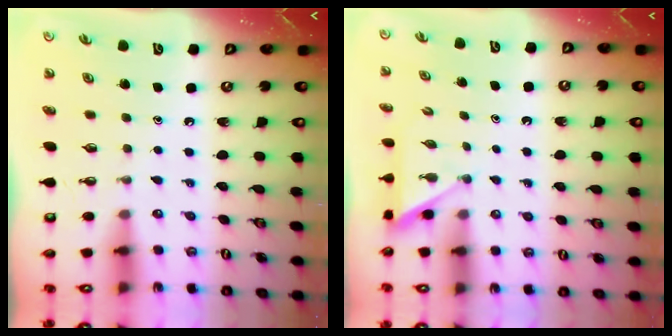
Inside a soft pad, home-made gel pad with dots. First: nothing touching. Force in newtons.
{"total": 2.2, "press": 2.2, "slide": 0.2}